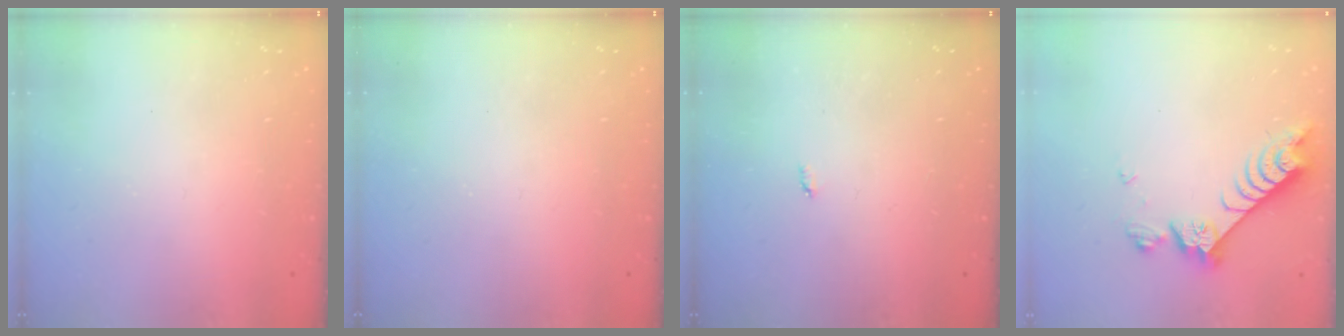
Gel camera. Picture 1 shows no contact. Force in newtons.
{"total": 0.0}
{"total": 2.1, "press": 2.1, "slide": 0.4}
{"total": 7.6, "press": 7.6, "slide": 0.8}